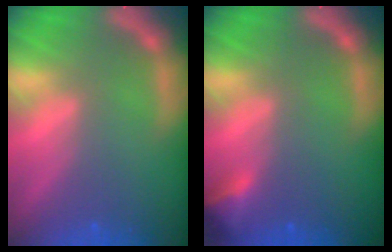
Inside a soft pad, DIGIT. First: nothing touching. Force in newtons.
{"total": 2.4}